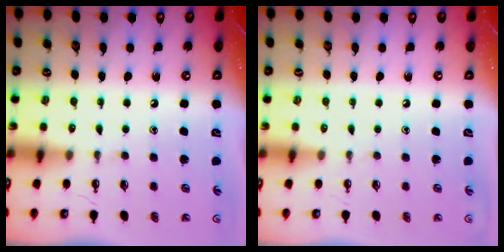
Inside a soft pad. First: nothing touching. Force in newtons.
{"total": 0.0}